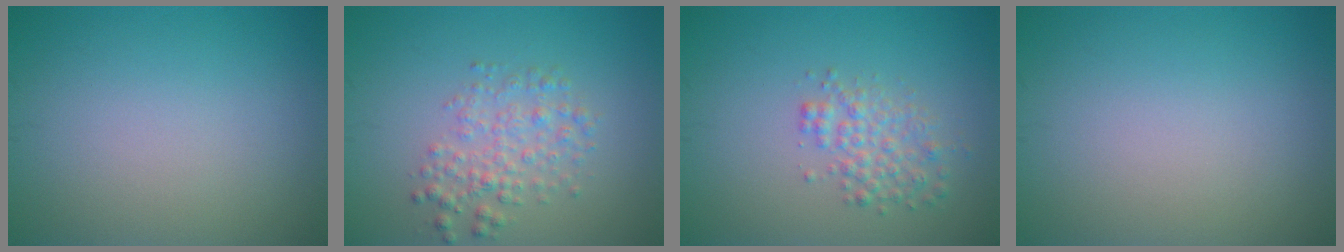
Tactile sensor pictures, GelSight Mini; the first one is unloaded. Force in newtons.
{"total": 2.9, "press": 2.9, "slide": 0.1}
{"total": 2.6, "press": 2.6, "slide": 0.1}
{"total": 0.0}